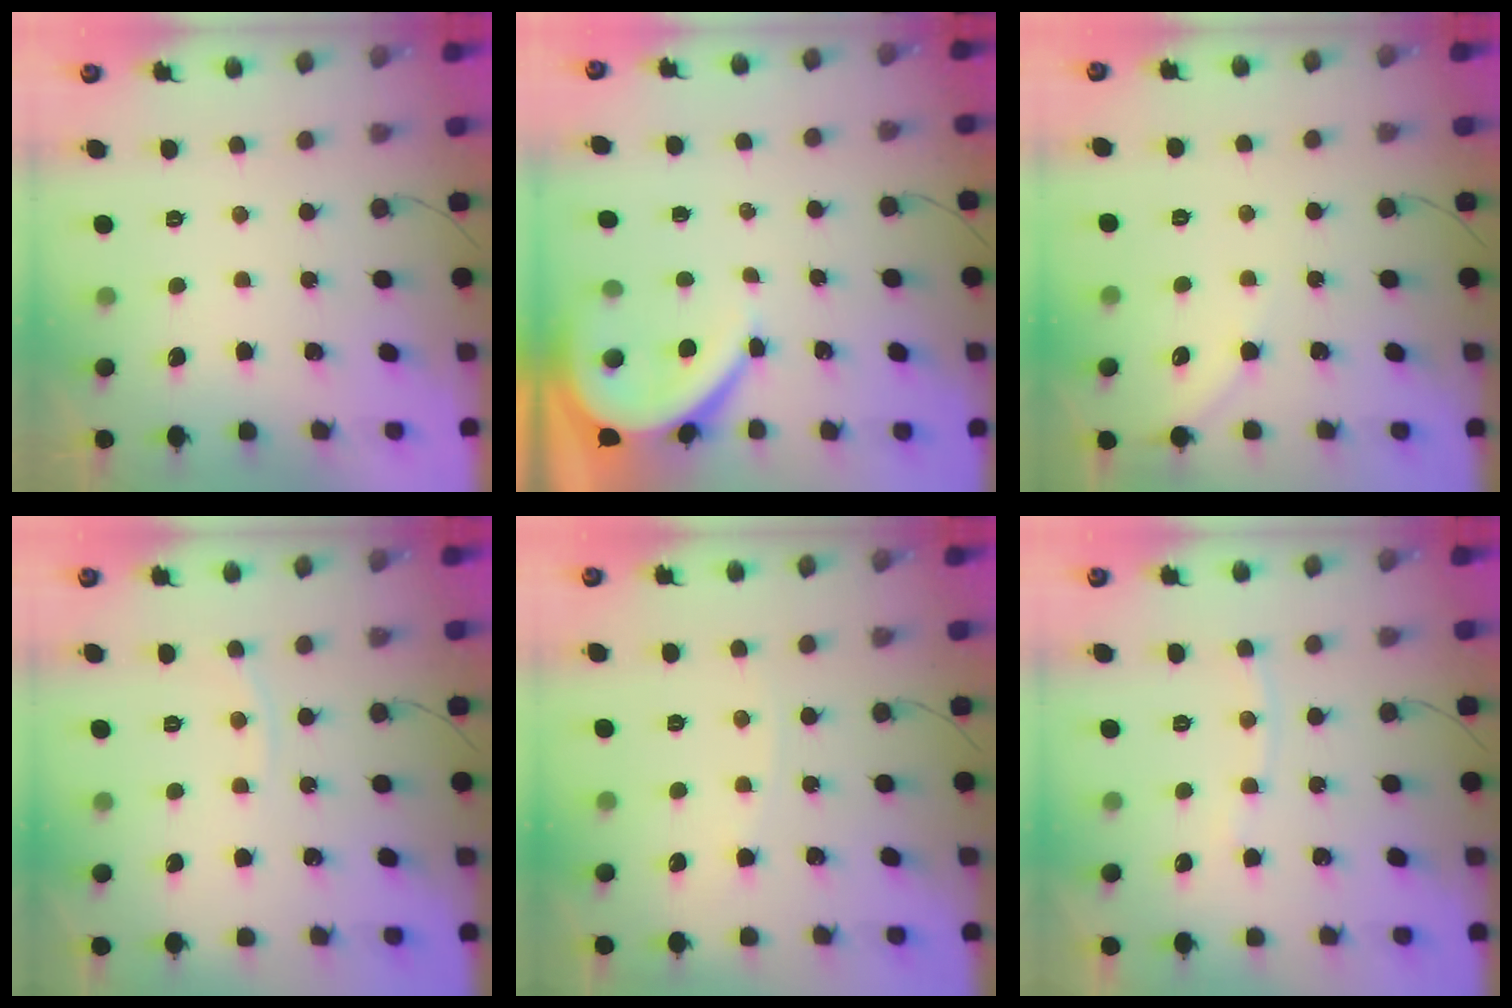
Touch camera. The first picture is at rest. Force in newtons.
{"total": 6.7, "press": 6.7, "slide": 0.7}
{"total": 2.9, "press": 2.9, "slide": 0.4}
{"total": 2.9, "press": 2.9, "slide": 0.1}
{"total": 2.6, "press": 2.6, "slide": 0.2}
{"total": 6.5, "press": 6.5, "slide": 0.6}